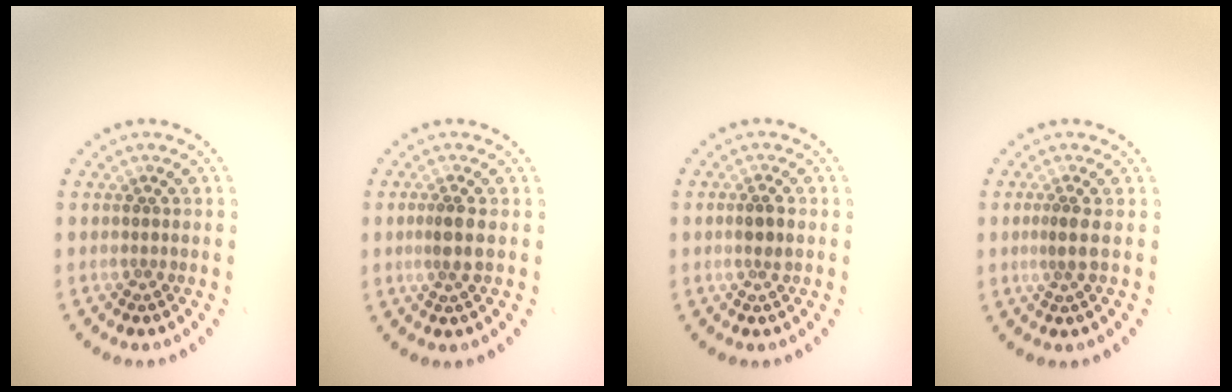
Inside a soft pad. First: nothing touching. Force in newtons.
{"total": 2.1, "press": 1.7, "slide": 1.1}
{"total": 1.5, "press": 1.4, "slide": 0.5}
{"total": 1.5, "press": 0.9, "slide": 1.1}